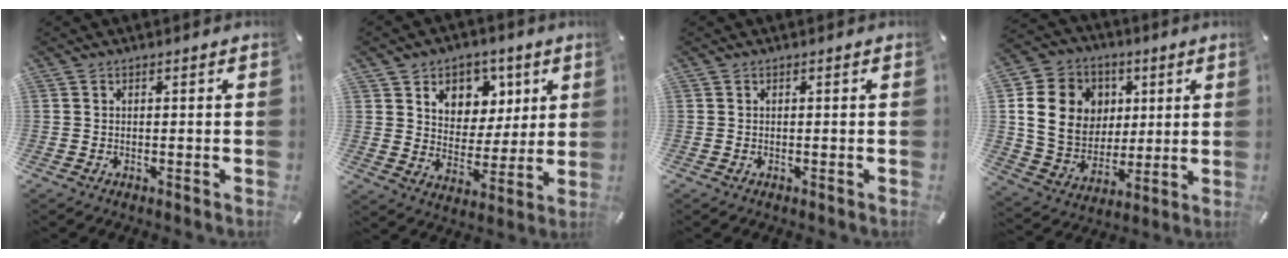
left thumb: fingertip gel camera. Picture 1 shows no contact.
{"total": 9.5, "force": [3.9, 8.3, 2.3], "torque": [-0.026, -0.032, 0.071]}
{"total": 0.0}
{"total": 17.0, "force": [3.8, 14.9, 7.2], "torque": [-0.137, 0.001, 0.077]}